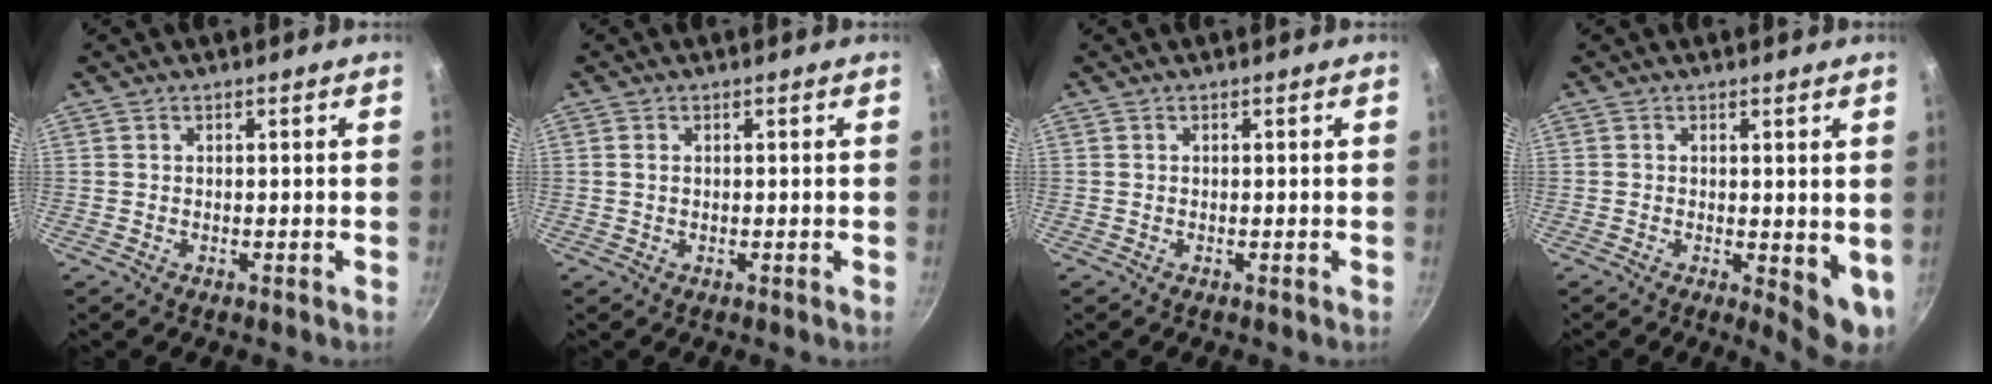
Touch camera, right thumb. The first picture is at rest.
{"total": 0.7, "force": [0.2, 0.5, 0.5], "torque": [-0.010, 0.000, 0.004]}
{"total": 0.0}
{"total": 6.3, "force": [0.1, 2.7, 5.7], "torque": [-0.067, -0.011, 0.006]}